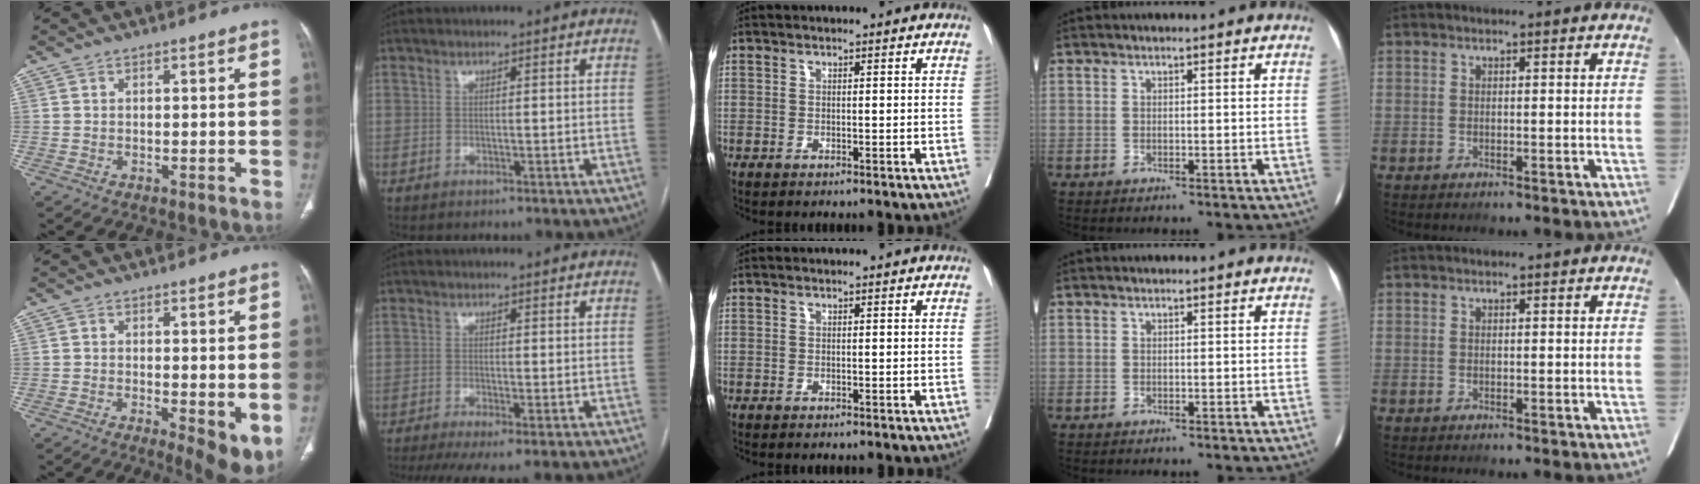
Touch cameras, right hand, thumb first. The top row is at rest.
{"thumb": {"total": 6.3, "force": [-0.8, 2.3, 5.8], "torque": [-0.081, -0.019, -0.011]}, "index": {"total": 5.4, "force": [-3.3, 0.8, 4.2], "torque": [-0.066, -0.013, -0.057]}}